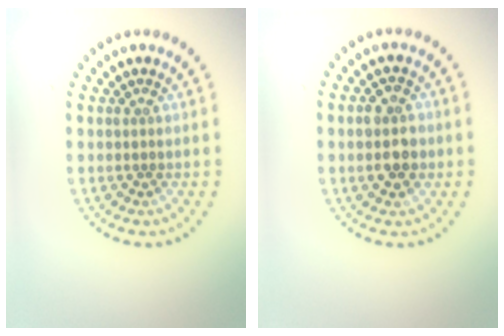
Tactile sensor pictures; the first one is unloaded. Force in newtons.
{"total": 2.8, "press": 2.8, "slide": 0.1}